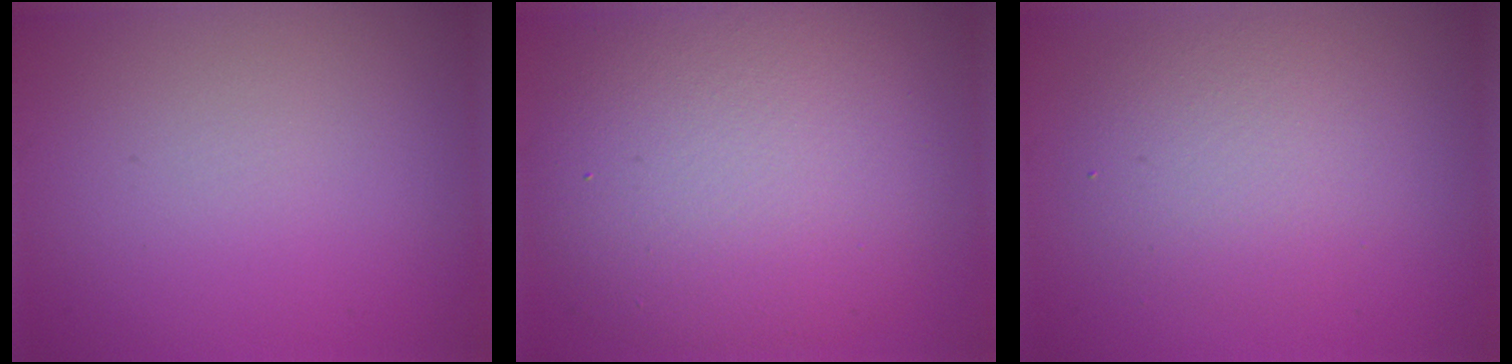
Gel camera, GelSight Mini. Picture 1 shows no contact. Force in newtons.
{"total": 10.5, "press": 10.5, "slide": 1.1}
{"total": 3.7, "press": 3.7, "slide": 0.3}